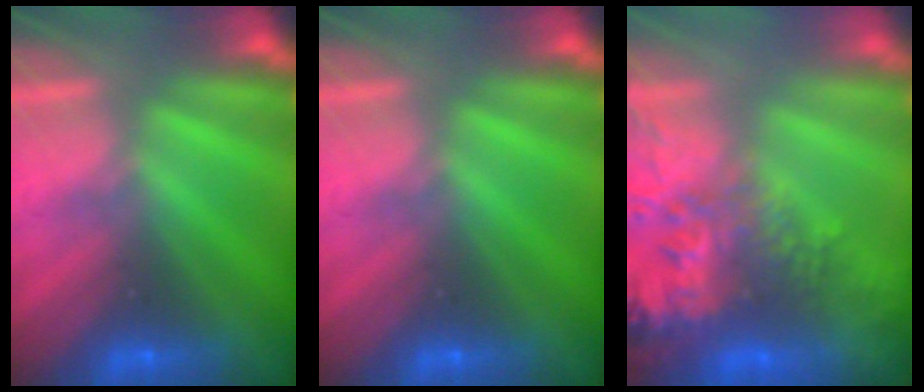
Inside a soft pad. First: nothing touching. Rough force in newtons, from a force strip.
{"total": 0.0}
{"total": 7.3}